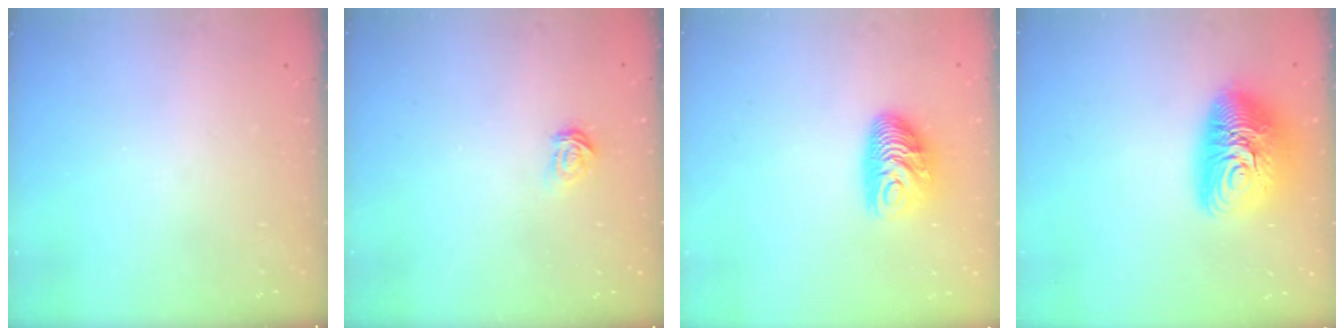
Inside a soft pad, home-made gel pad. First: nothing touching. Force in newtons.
{"total": 2.8, "press": 2.7, "slide": 0.3}
{"total": 8.9, "press": 8.9, "slide": 0.3}
{"total": 13.7, "press": 13.6, "slide": 1.1}